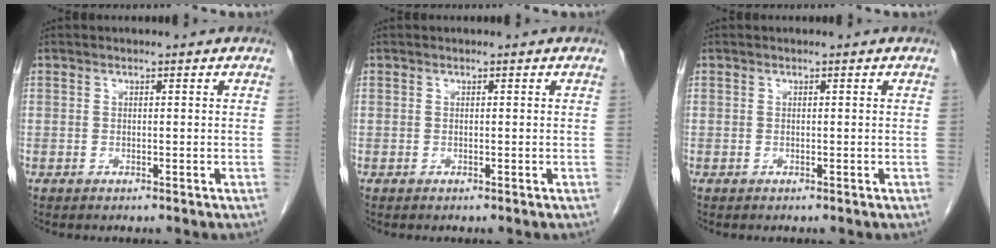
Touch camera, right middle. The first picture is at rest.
{"total": 0.0}
{"total": 0.0}